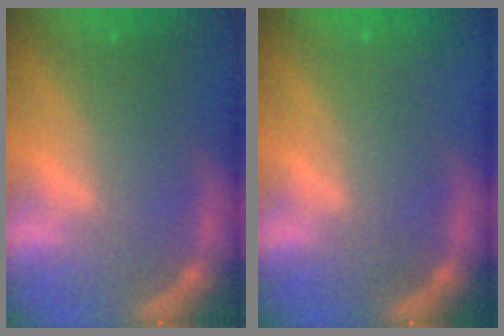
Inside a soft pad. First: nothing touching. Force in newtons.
{"total": 1.4}